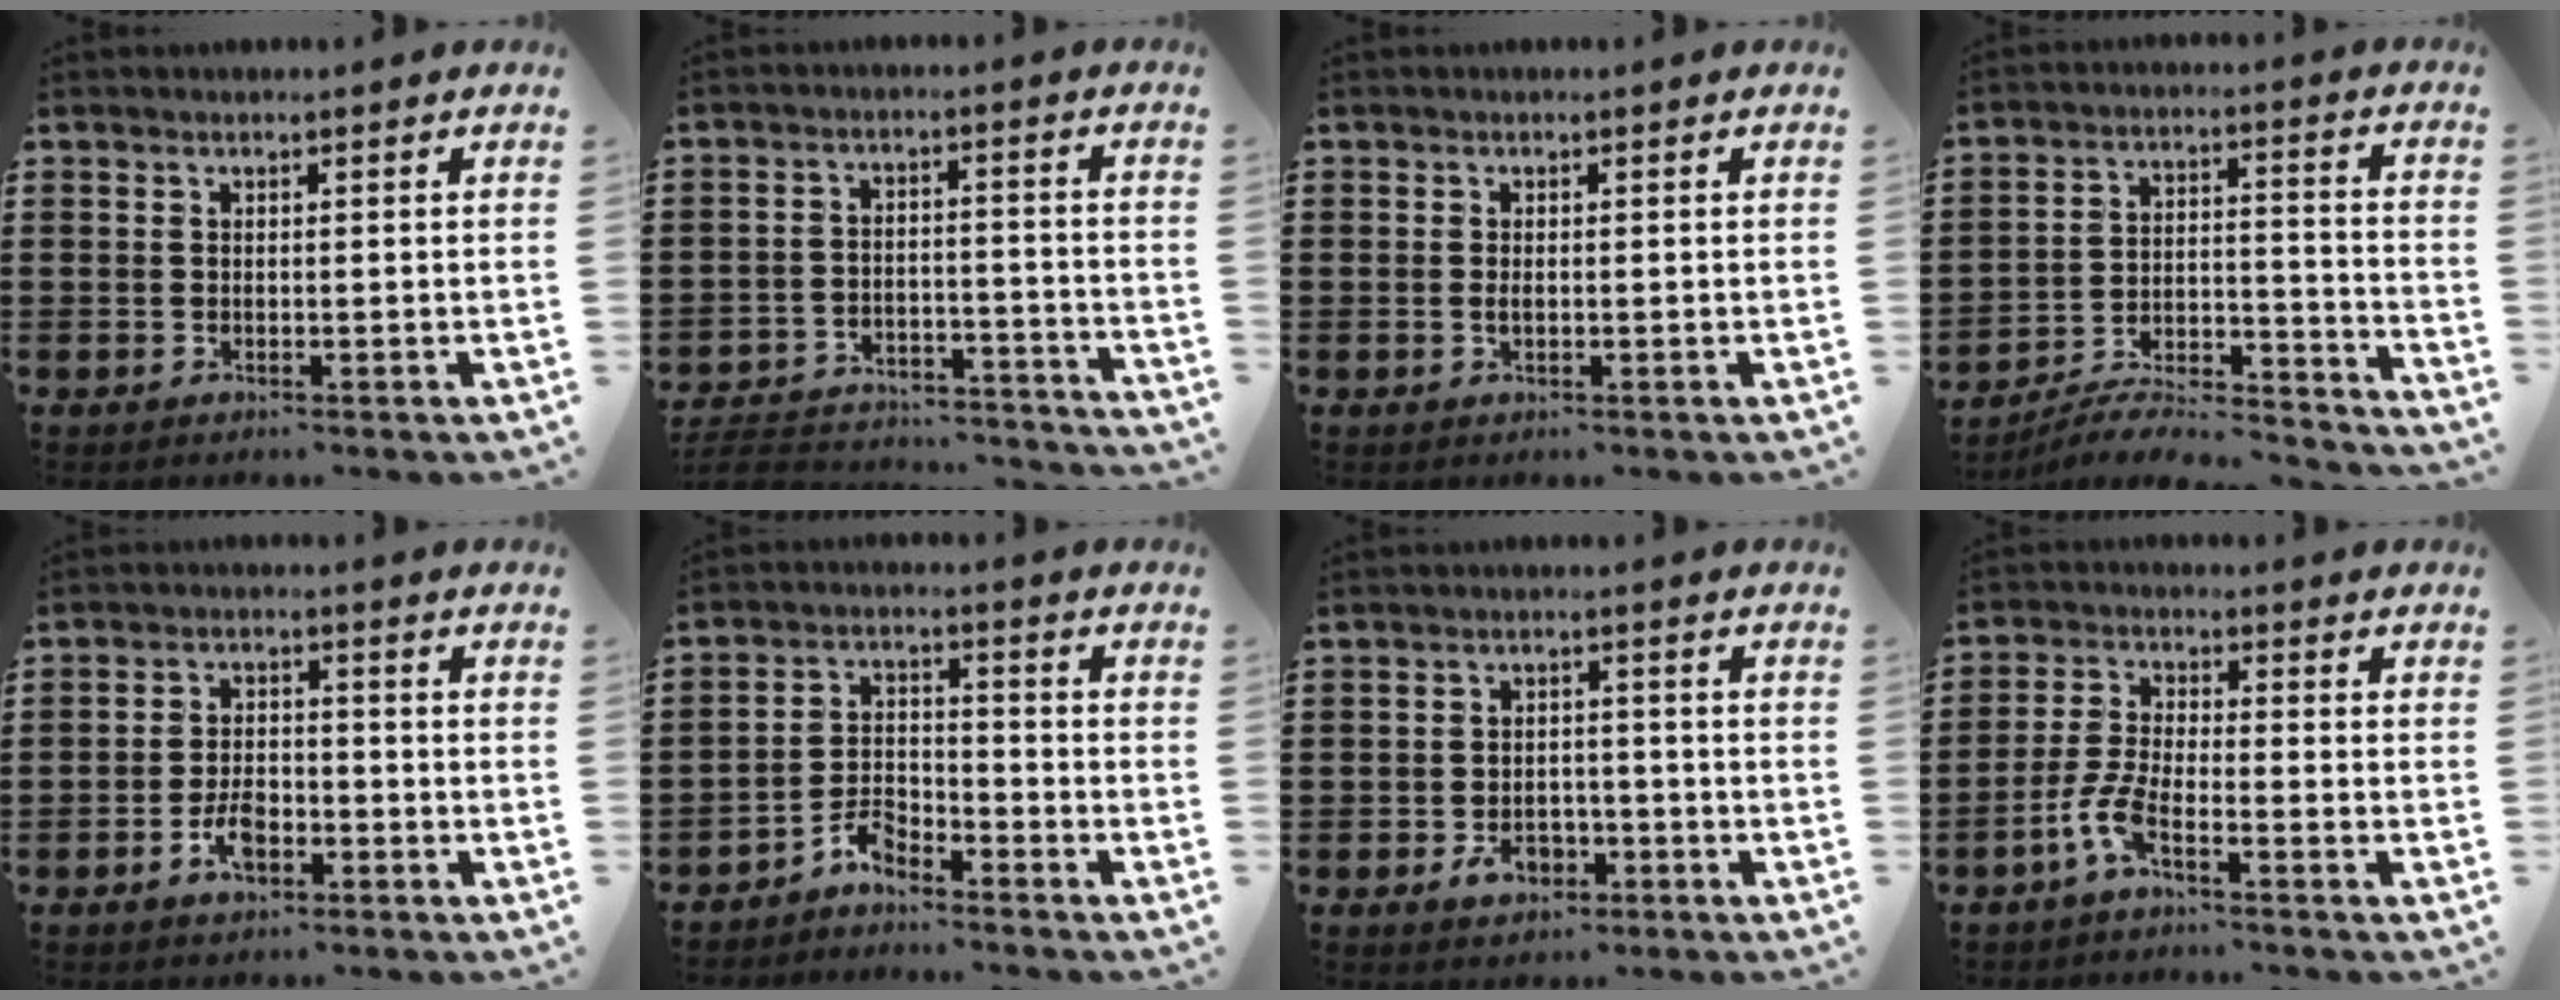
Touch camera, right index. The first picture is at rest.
{"total": 5.9, "force": [-5.7, 0.9, 1.4], "torque": [-0.033, 0.005, -0.114]}
{"total": 0.9, "force": [0.0, 0.3, 0.8], "torque": [-0.016, 0.001, -0.001]}
{"total": 6.7, "force": [-6.0, 1.4, 2.5], "torque": [-0.048, 0.000, -0.120]}
{"total": 4.6, "force": [-2.2, 2.2, 3.3], "torque": [-0.069, 0.003, -0.043]}
{"total": 4.3, "force": [-3.9, 1.3, 1.1], "torque": [-0.031, 0.010, -0.080]}
{"total": 3.9, "force": [-2.0, 2.5, 2.2], "torque": [-0.038, 0.007, -0.035]}
{"total": 4.9, "force": [-3.2, 0.8, 3.7], "torque": [-0.104, -0.014, -0.068]}